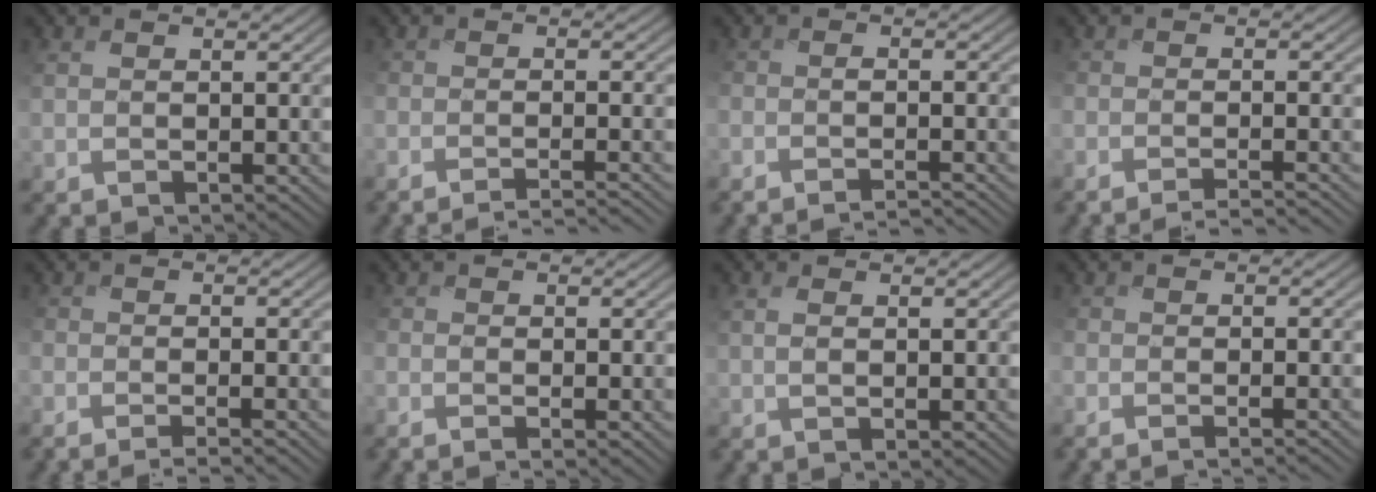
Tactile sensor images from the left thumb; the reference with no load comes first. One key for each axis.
{"total": 5.0, "fx": -4.2, "fy": 0.6, "fz": 2.6, "tx": -0.038, "ty": 0.005, "tz": -0.067}
{"total": 4.7, "fx": -4.0, "fy": 0.7, "fz": 2.4, "tx": -0.036, "ty": 0.002, "tz": -0.064}
{"total": 4.7, "fx": -4.0, "fy": 0.6, "fz": 2.4, "tx": -0.036, "ty": 0.004, "tz": -0.066}
{"total": 3.7, "fx": -2.7, "fy": 0.8, "fz": 2.4, "tx": -0.031, "ty": -0.004, "tz": -0.037}
{"total": 2.0, "fx": -0.9, "fy": 0.4, "fz": 1.7, "tx": -0.030, "ty": -0.005, "tz": -0.024}
{"total": 1.4, "fx": 0.8, "fy": 0.0, "fz": 1.1, "tx": -0.022, "ty": 0.008, "tz": 0.009}
{"total": 3.5, "fx": -2.6, "fy": 0.8, "fz": 2.3, "tx": -0.024, "ty": -0.004, "tz": -0.030}